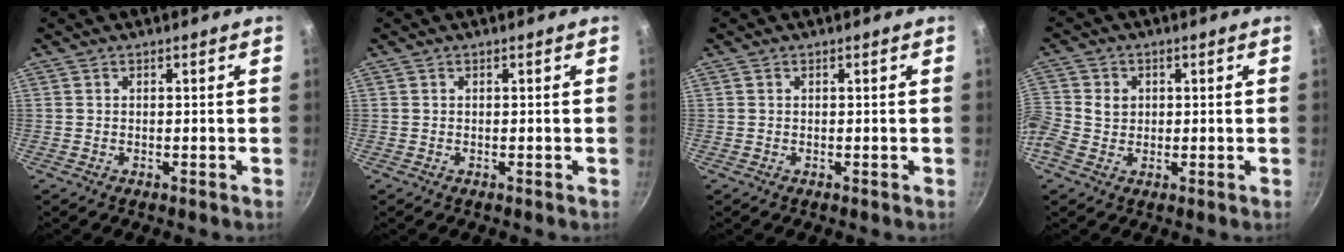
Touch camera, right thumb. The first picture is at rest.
{"total": 0.0}
{"total": 0.0}
{"total": 6.6, "force": [-0.2, 5.8, 3.1], "torque": [-0.071, 0.016, -0.016]}